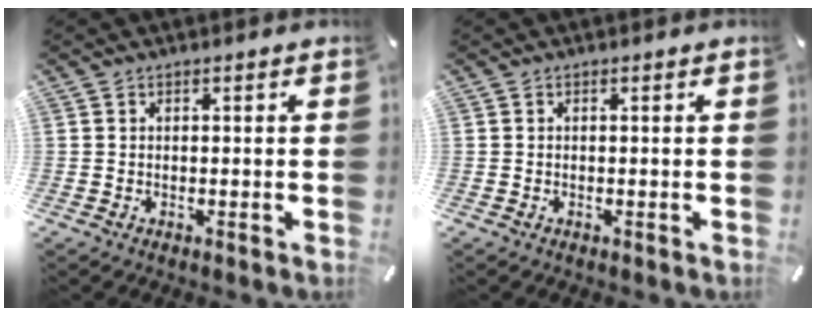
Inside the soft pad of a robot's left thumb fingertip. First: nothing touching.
{"total": 0.0}